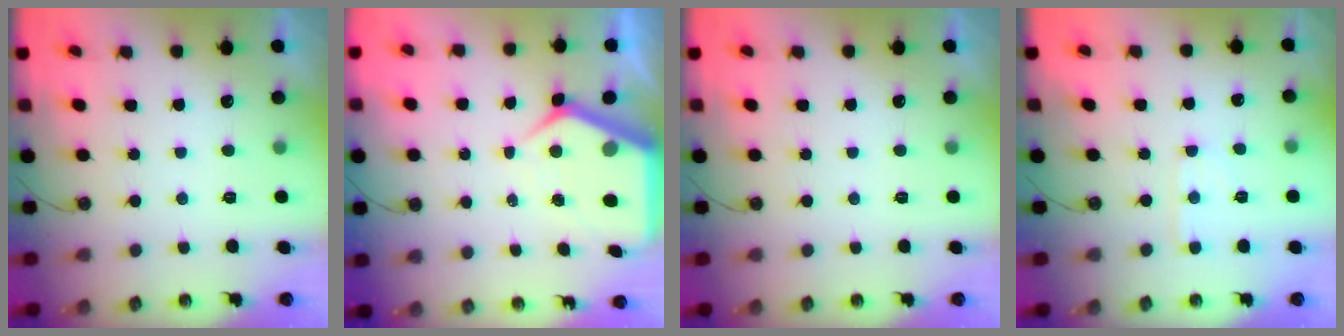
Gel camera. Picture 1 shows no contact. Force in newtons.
{"total": 8.7, "press": 8.6, "slide": 0.8}
{"total": 0.0}
{"total": 3.4, "press": 3.3, "slide": 0.5}